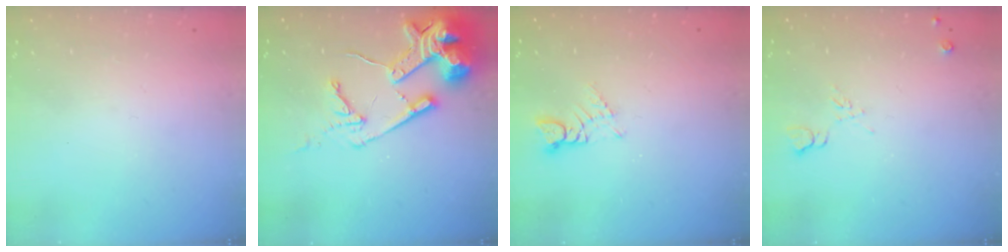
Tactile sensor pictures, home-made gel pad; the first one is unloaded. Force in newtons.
{"total": 16.8, "press": 16.6, "slide": 2.2}
{"total": 3.0, "press": 3.0, "slide": 0.2}
{"total": 7.1, "press": 7.1, "slide": 0.9}